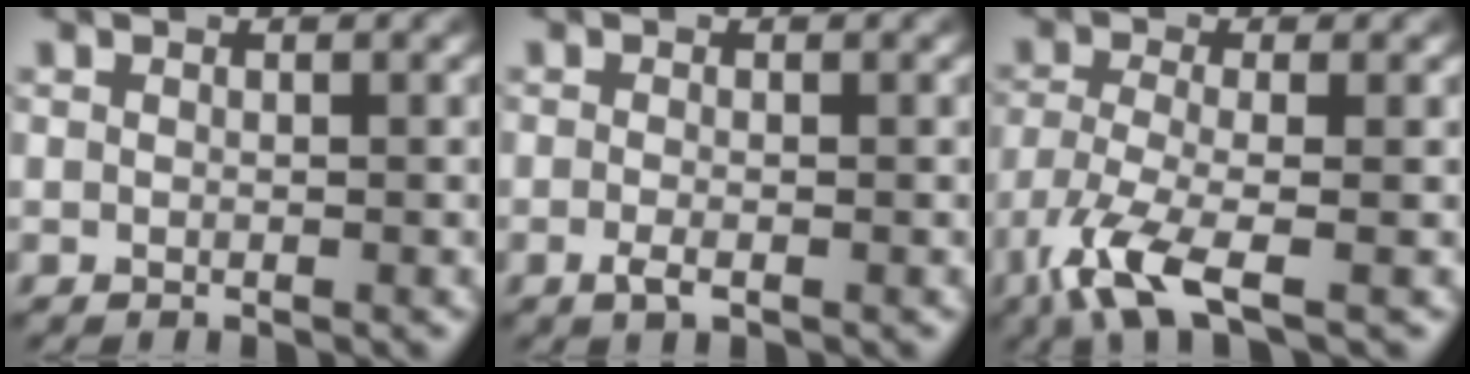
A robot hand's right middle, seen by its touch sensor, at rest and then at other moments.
{"total": 1.3, "force": [-0.6, 0.4, 1.1], "torque": [-0.025, -0.004, -0.014]}
{"total": 5.6, "force": [-3.4, 1.4, 4.3], "torque": [-0.097, -0.012, -0.075]}